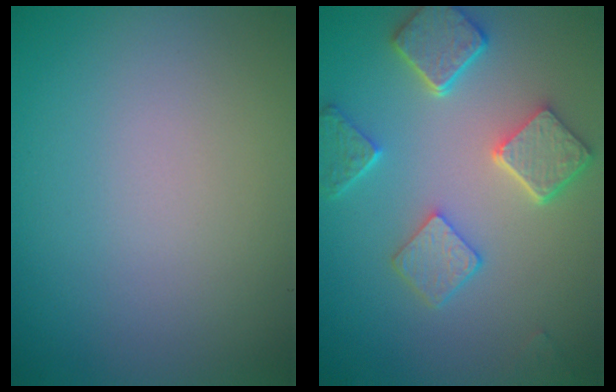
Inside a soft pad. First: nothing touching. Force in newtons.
{"total": 5.5, "press": 4.5, "slide": 3.3}